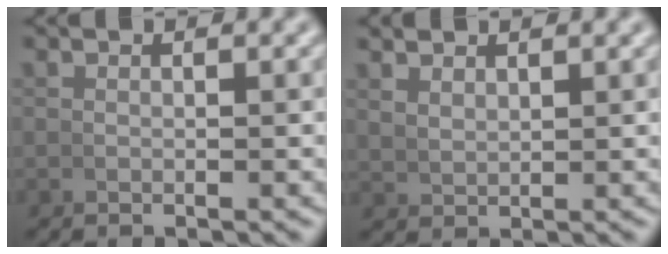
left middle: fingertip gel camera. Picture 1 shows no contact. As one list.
[{"total": 2.0, "force": [1.8, 0.4, 0.6], "torque": [-0.011, 0.001, 0.043]}]